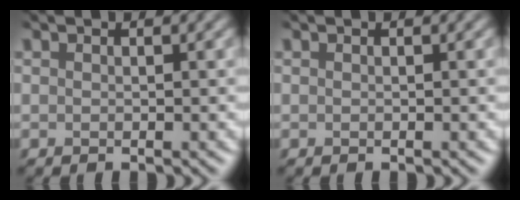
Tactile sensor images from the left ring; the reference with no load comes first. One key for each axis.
{"total": 0.0}